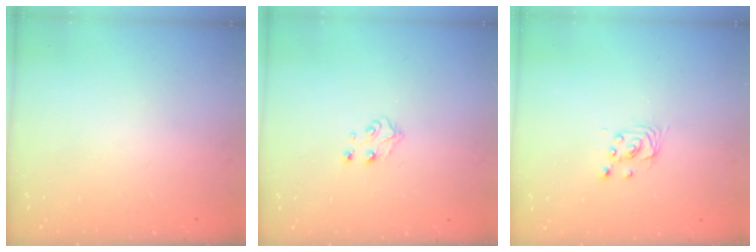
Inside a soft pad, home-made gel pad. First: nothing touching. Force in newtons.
{"total": 4.7, "press": 4.7, "slide": 0.4}
{"total": 2.8, "press": 2.8, "slide": 0.1}